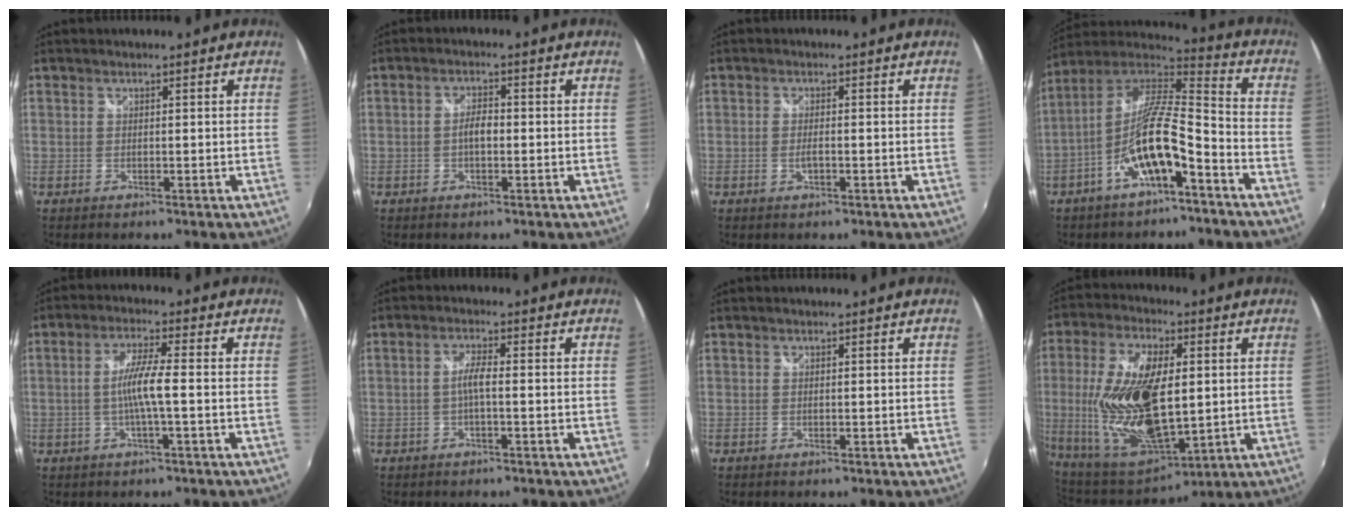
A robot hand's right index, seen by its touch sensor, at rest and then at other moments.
{"total": 2.5, "force": [-0.5, 1.1, 2.2], "torque": [-0.041, 0.005, -0.011]}
{"total": 1.8, "force": [-0.7, 0.6, 1.5], "torque": [-0.032, -0.002, -0.012]}
{"total": 14.5, "force": [-6.8, 3.0, 12.4], "torque": [-0.239, -0.005, -0.126]}
{"total": 5.5, "force": [-1.1, -0.3, 5.3], "torque": [-0.104, -0.001, -0.018]}
{"total": 2.3, "force": [-0.7, 0.0, 2.2], "torque": [-0.045, 0.003, -0.013]}
{"total": 0.0}
{"total": 22.9, "force": [0.6, 10.5, 20.3], "torque": [-0.420, -0.012, 0.026]}